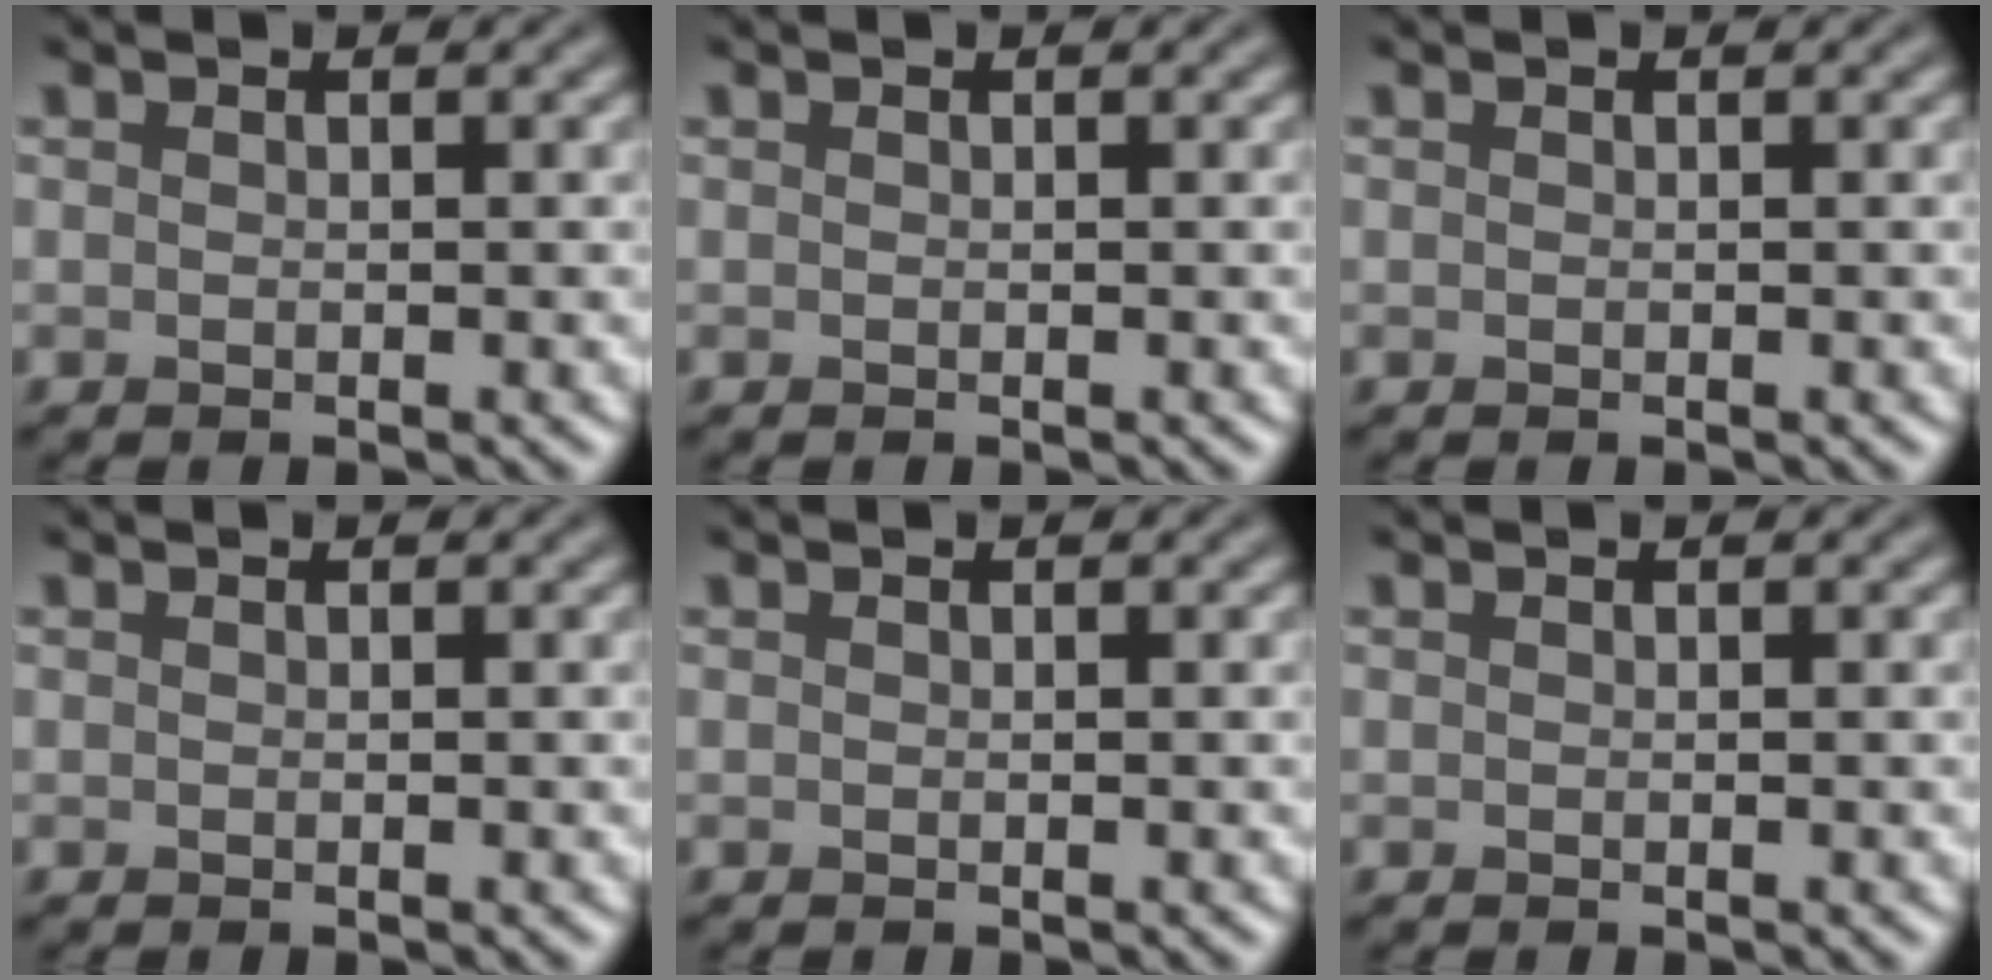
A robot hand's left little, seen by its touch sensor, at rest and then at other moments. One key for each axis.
{"total": 0.0}
{"total": 0.0}
{"total": 0.0}
{"total": 0.0}
{"total": 0.0}